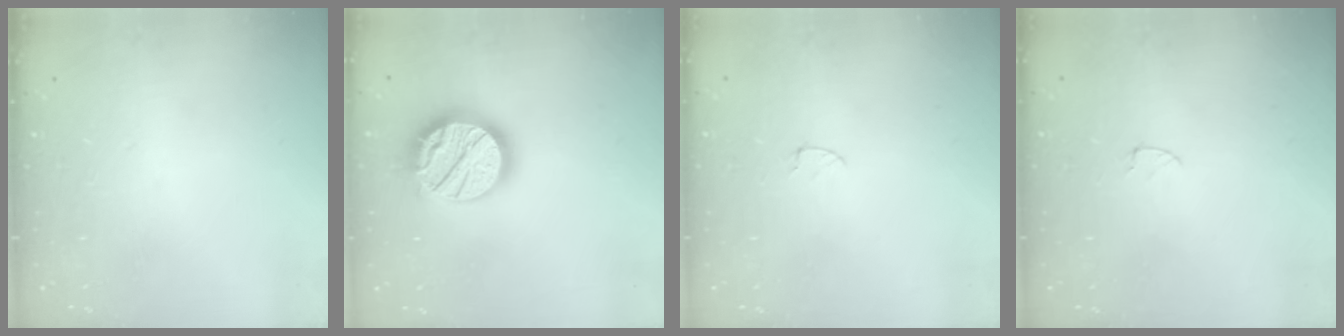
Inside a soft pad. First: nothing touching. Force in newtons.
{"total": 18.7, "press": 18.7, "slide": 1.4}
{"total": 2.5, "press": 2.5, "slide": 0.2}
{"total": 2.5, "press": 2.5, "slide": 0.2}